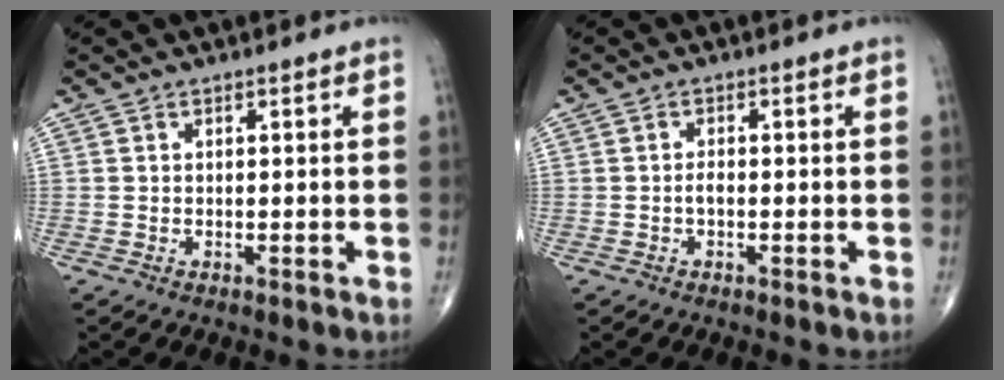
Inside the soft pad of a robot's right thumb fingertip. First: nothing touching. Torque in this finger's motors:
{"motor_torque": [0.13, 0.03, 0.22, -0.22, 0.01]}